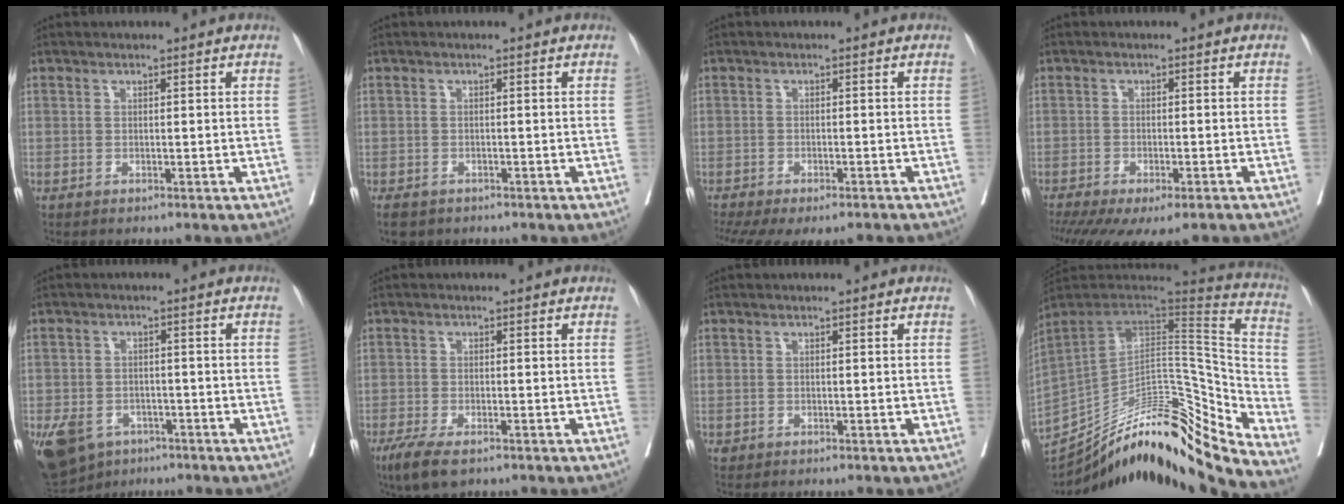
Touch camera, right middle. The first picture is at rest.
{"total": 4.5, "force": [-3.2, 2.8, 1.5], "torque": [-0.024, -0.003, -0.045]}
{"total": 12.2, "force": [-9.5, 4.2, 6.3], "torque": [-0.146, -0.010, -0.127]}
{"total": 12.3, "force": [-9.2, 3.7, 7.4], "torque": [-0.151, -0.020, -0.132]}
{"total": 12.8, "force": [-6.8, 9.1, 5.7], "torque": [-0.149, -0.007, -0.096]}
{"total": 5.2, "force": [-3.3, 1.6, 3.7], "torque": [-0.071, -0.010, -0.055]}
{"total": 0.0}
{"total": 31.6, "force": [-26.1, 4.0, 17.3], "torque": [-0.242, -0.002, -0.390]}